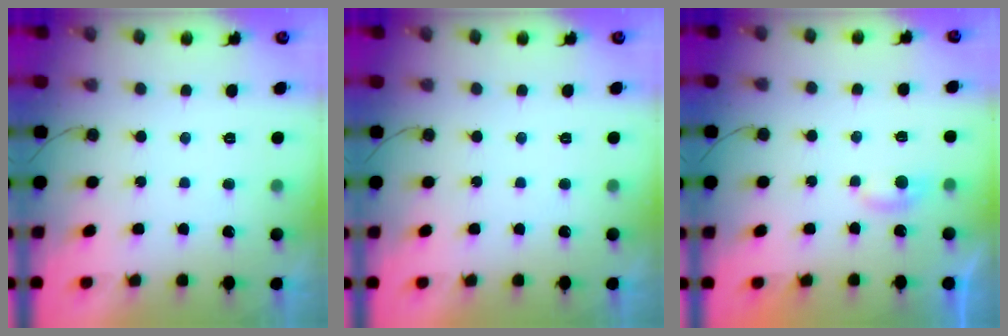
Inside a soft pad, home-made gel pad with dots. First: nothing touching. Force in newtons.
{"total": 0.0}
{"total": 2.8, "press": 2.8, "slide": 0.3}